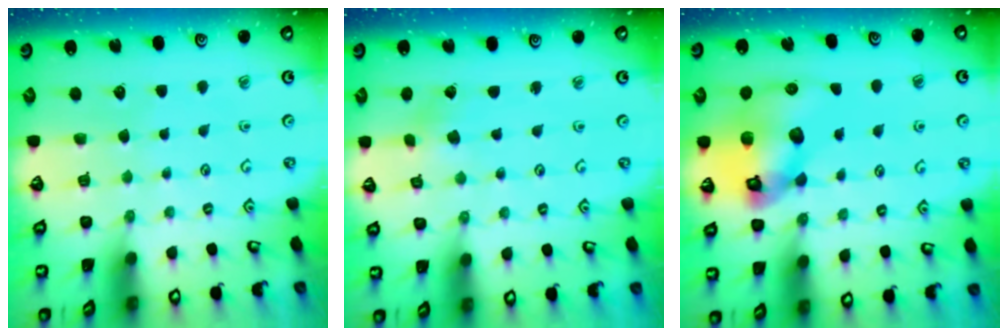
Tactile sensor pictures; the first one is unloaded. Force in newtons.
{"total": 0.0}
{"total": 16.0, "press": 15.9, "slide": 2.1}